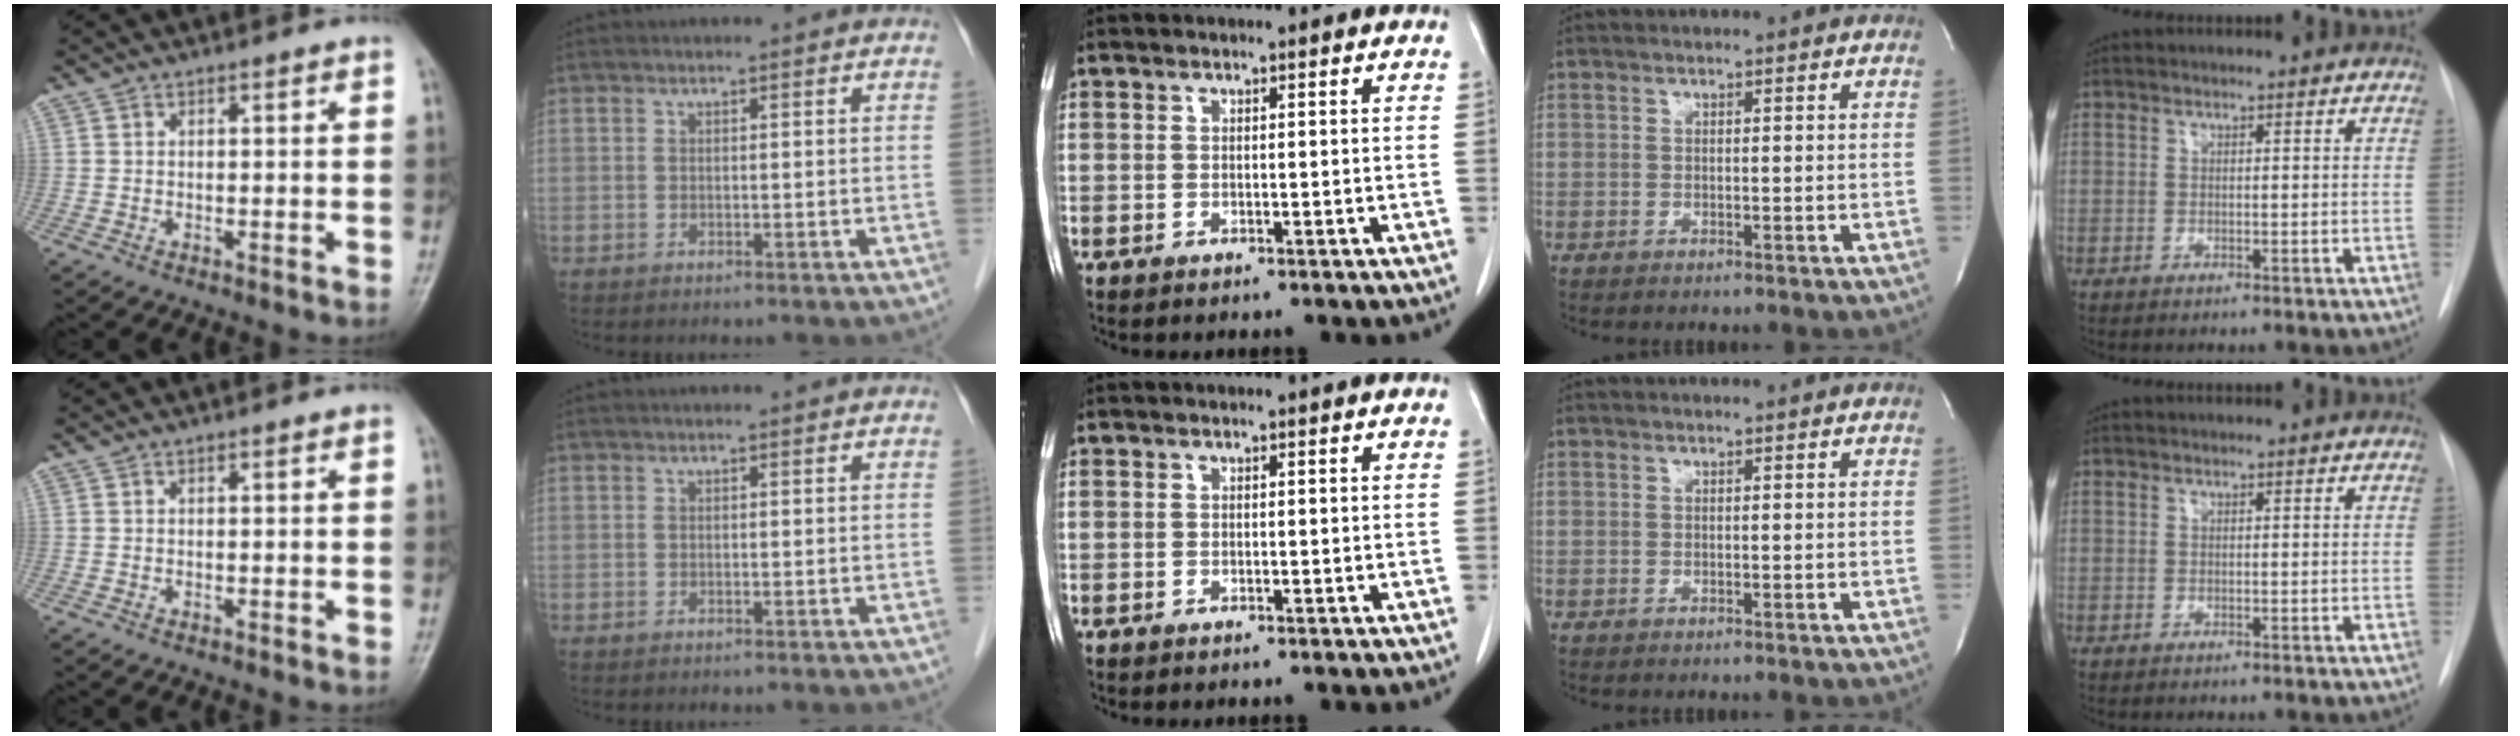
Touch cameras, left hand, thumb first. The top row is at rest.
{}